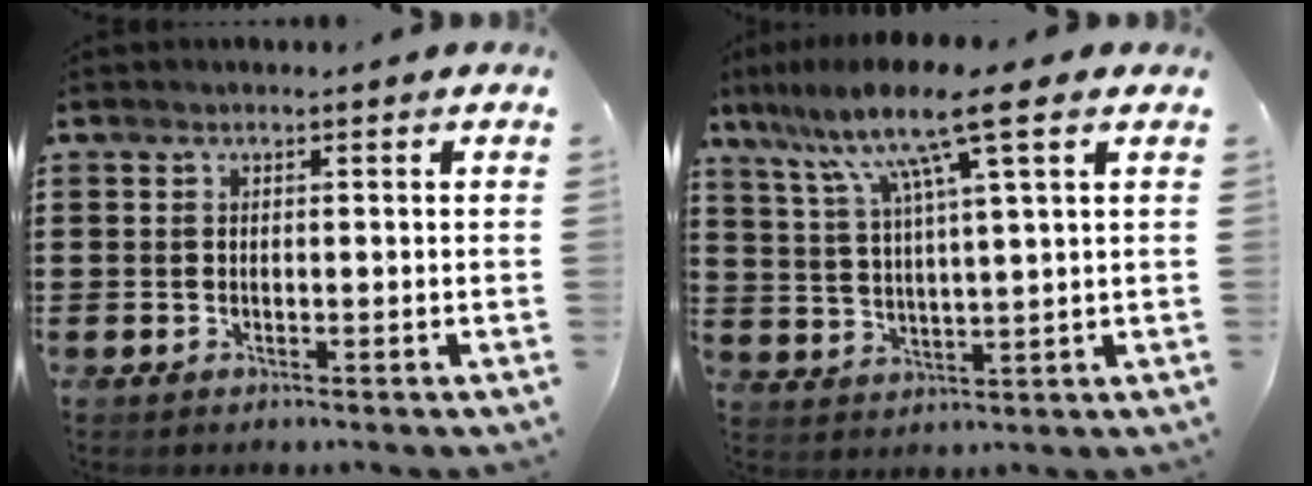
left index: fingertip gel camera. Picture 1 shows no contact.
{"total": 11.0, "force": [6.8, 0.5, 8.7], "torque": [-0.185, -0.013, 0.111]}